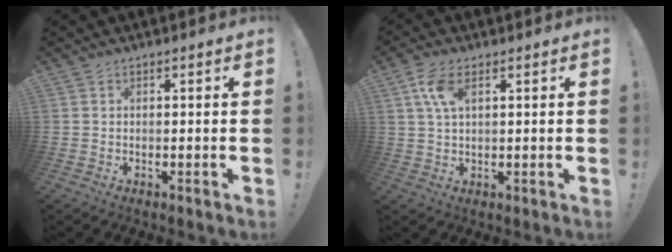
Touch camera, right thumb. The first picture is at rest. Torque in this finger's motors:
{"motor_torque": [-0.40, 0.56, 0.04, 0.44, -0.01]}